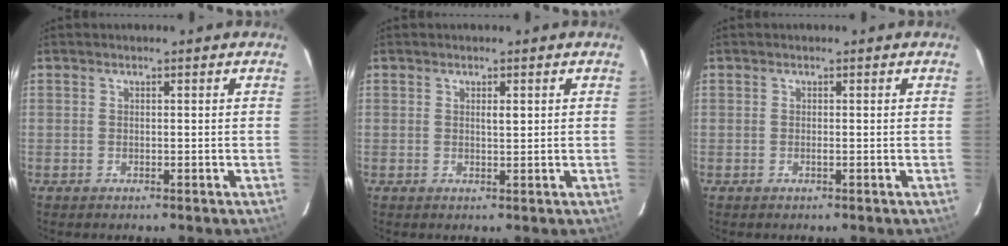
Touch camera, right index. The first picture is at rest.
{"total": 1.1, "force": [0.4, 0.3, 1.0], "torque": [-0.017, -0.001, 0.007]}
{"total": 0.0}